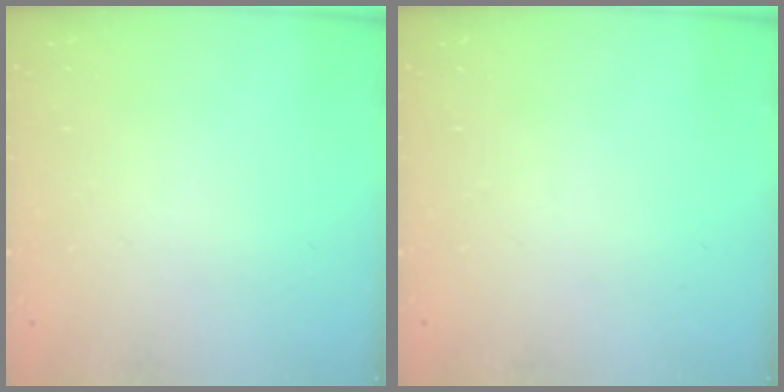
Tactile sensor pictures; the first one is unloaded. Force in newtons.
{"total": 0.0}